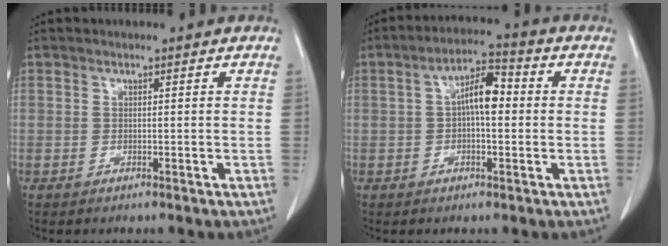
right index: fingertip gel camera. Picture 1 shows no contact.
{"total": 6.5, "force": [0.4, 2.3, 6.1], "torque": [-0.110, 0.024, 0.002]}